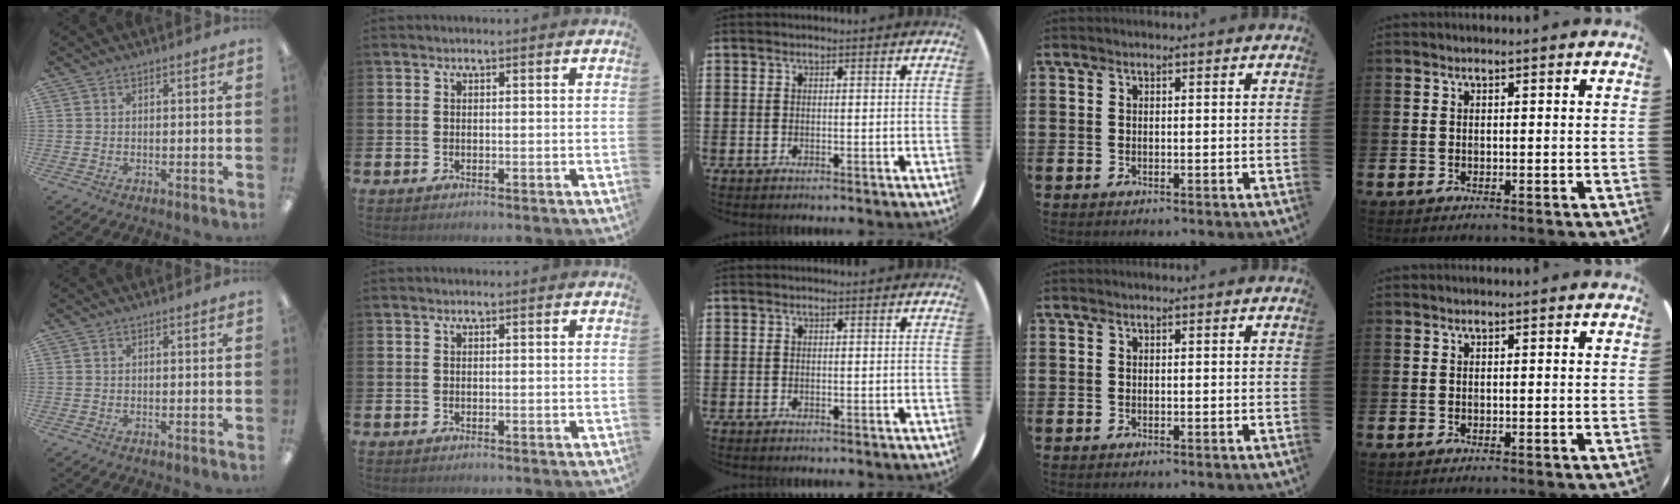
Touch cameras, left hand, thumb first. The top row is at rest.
{}